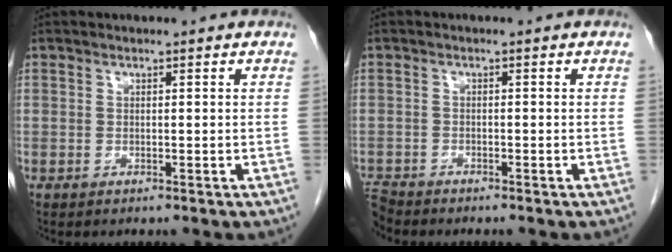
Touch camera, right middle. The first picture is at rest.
{"total": 2.6, "force": [-2.6, 0.1, 0.0], "torque": [0.000, -0.014, -0.049]}